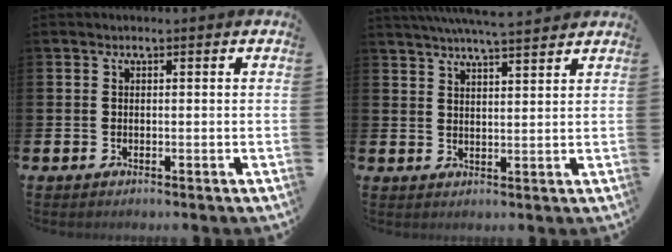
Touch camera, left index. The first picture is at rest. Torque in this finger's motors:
{"motor_torque": [0.99, -1.15, 0.23, 0.21]}